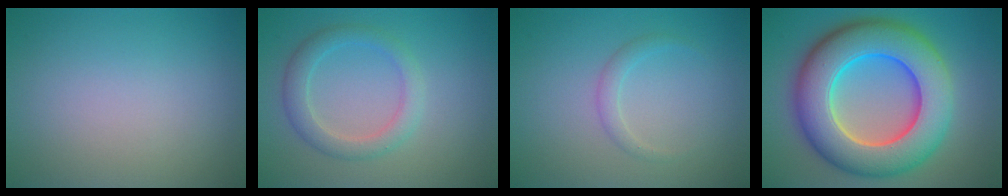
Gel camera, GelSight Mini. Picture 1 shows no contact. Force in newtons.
{"total": 2.9, "press": 2.9, "slide": 0.2}
{"total": 1.2, "press": 1.2, "slide": 0.0}
{"total": 12.6, "press": 12.5, "slide": 0.5}